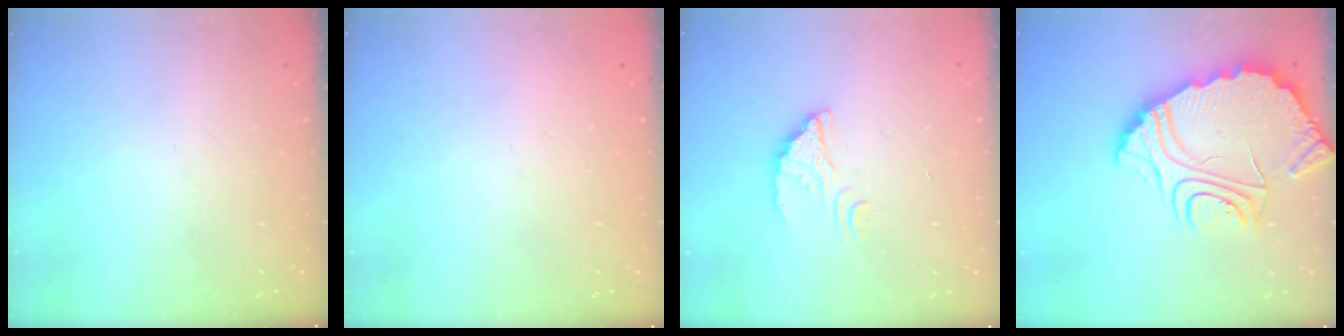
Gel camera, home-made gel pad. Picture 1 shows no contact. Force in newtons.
{"total": 2.2, "press": 2.2, "slide": 0.1}
{"total": 2.9, "press": 2.9, "slide": 0.1}
{"total": 13.0, "press": 12.9, "slide": 1.2}